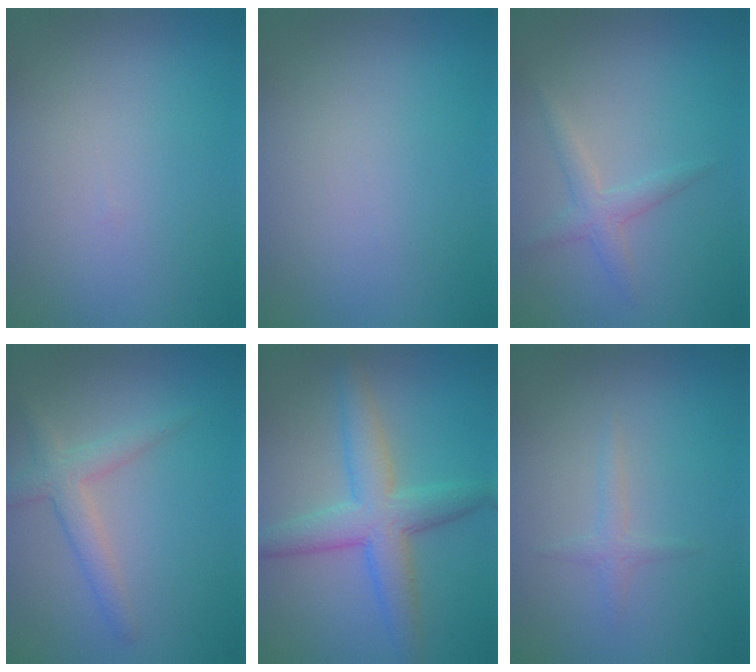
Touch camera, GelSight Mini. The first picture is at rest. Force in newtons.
{"total": 0.0}
{"total": 1.8, "press": 1.8, "slide": 0.1}
{"total": 2.6, "press": 2.6, "slide": 0.1}
{"total": 5.3, "press": 5.3, "slide": 0.0}
{"total": 1.0, "press": 1.0, "slide": 0.1}